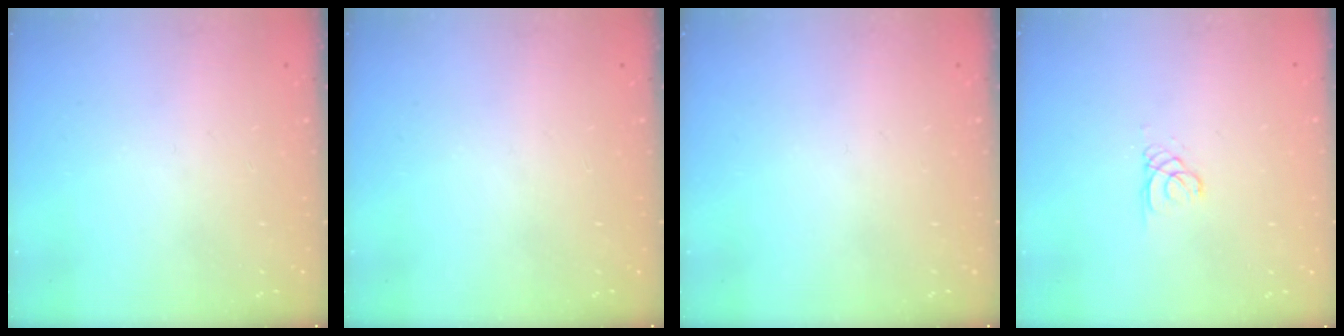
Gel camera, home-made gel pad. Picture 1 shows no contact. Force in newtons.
{"total": 0.0}
{"total": 0.0}
{"total": 0.8, "press": 0.8, "slide": 0.1}